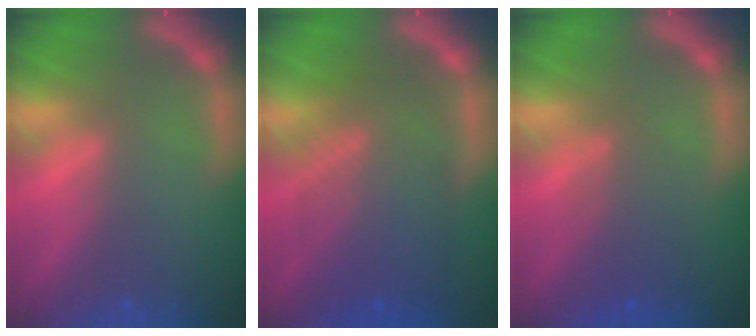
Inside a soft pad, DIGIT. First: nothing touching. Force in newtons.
{"total": 9.0}
{"total": 3.6}